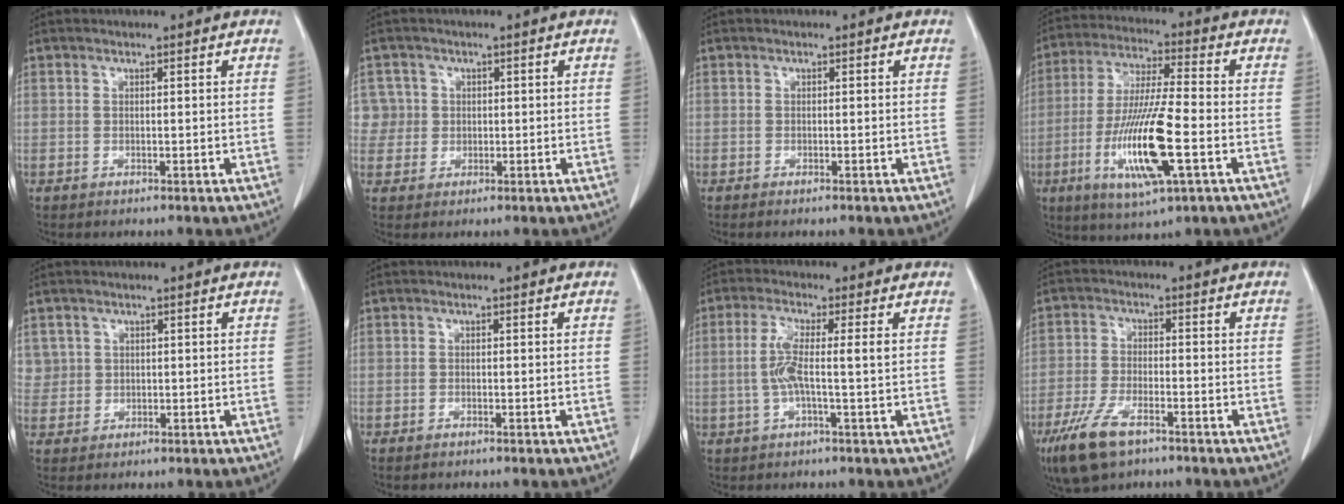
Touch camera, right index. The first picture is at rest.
{"total": 3.9, "force": [0.7, 3.8, -0.4], "torque": [0.027, 0.011, 0.013]}
{"total": 0.6, "force": [-0.5, 0.0, 0.4], "torque": [-0.008, -0.001, -0.008]}
{"total": 14.9, "force": [-4.4, 1.5, 14.2], "torque": [-0.283, -0.020, -0.080]}
{"total": 2.6, "force": [1.0, 2.3, -0.2], "torque": [0.021, 0.003, 0.014]}
{"total": 0.7, "force": [-0.6, 0.1, 0.3], "torque": [-0.010, -0.001, -0.009]}
{"total": 5.1, "force": [-0.1, 0.2, 5.1], "torque": [-0.112, 0.008, -0.004]}
{"total": 8.4, "force": [-5.3, 2.8, 5.9], "torque": [-0.128, -0.015, -0.095]}